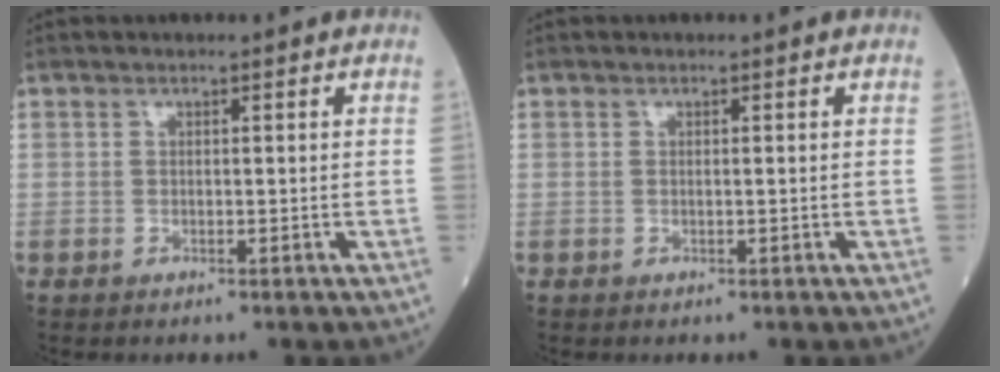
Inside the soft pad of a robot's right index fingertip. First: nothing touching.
{"total": 0.0}